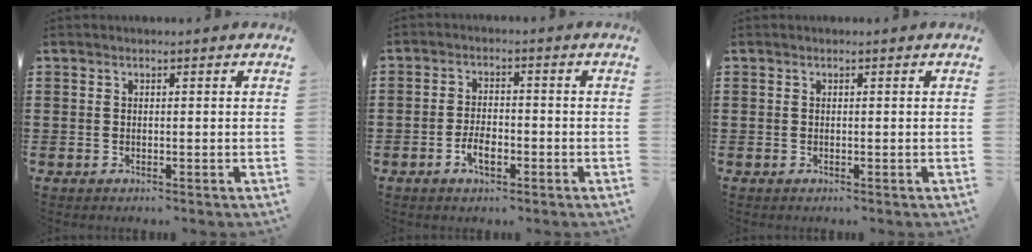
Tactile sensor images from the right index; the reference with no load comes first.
{"total": 3.8, "force": [-1.7, 1.8, 2.9], "torque": [-0.056, 0.003, -0.033]}
{"total": 0.0}